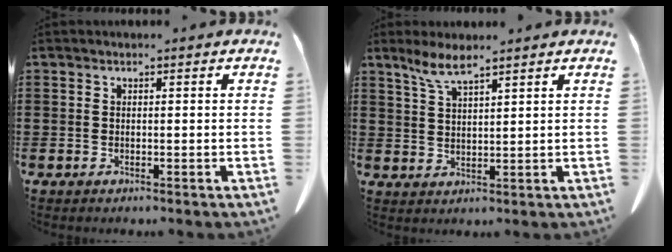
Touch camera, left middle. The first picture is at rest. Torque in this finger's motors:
{"motor_torque": [1.66, 0.47, 0.13, 0.06]}